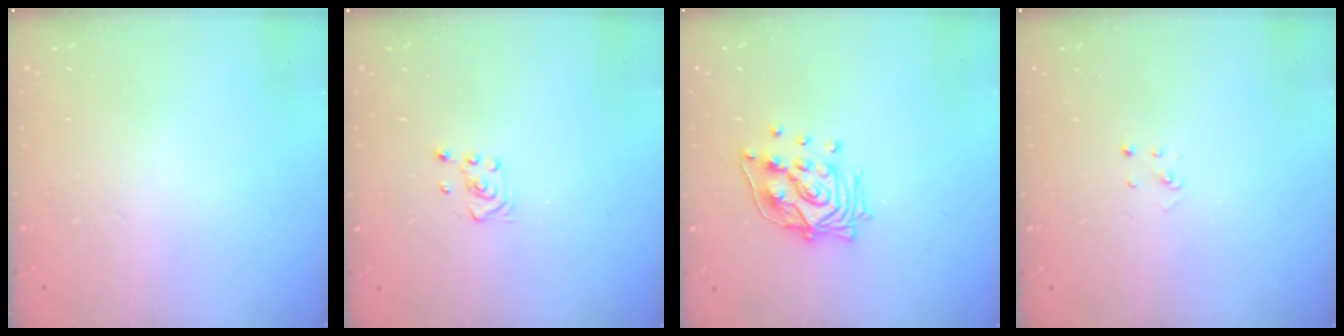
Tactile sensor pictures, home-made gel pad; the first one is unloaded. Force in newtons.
{"total": 2.6, "press": 2.4, "slide": 1.0}
{"total": 14.1, "press": 14.0, "slide": 1.8}
{"total": 2.0, "press": 2.0, "slide": 0.1}